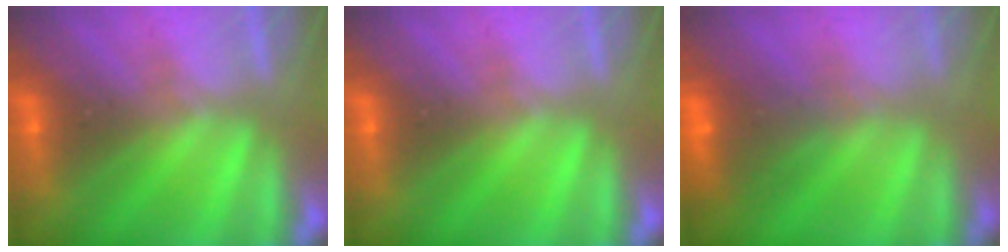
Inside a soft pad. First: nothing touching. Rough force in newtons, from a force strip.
{"total": 0.0}
{"total": 9.6}